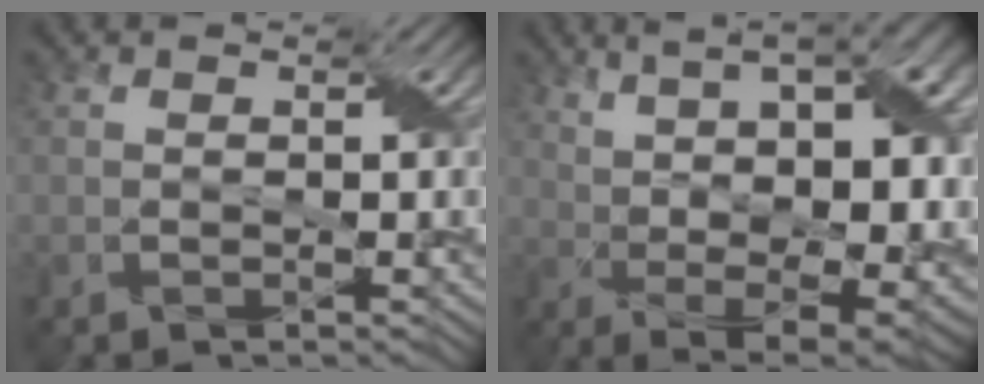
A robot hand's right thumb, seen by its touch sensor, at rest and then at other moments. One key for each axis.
{"total": 17.4, "fx": 5.0, "fy": 7.2, "fz": 15.0, "tx": -0.219, "ty": 0.023, "tz": 0.107}